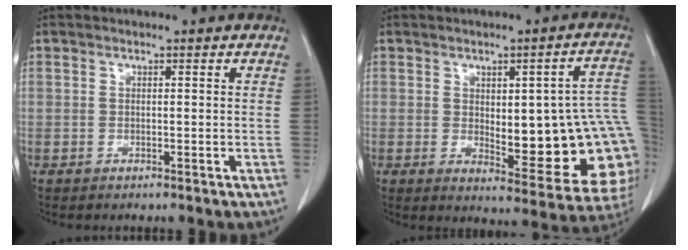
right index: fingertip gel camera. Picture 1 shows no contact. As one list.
[{"total": 19.1, "force": [-1.0, 5.5, 18.3], "torque": [-0.160, 0.019, 0.009]}]